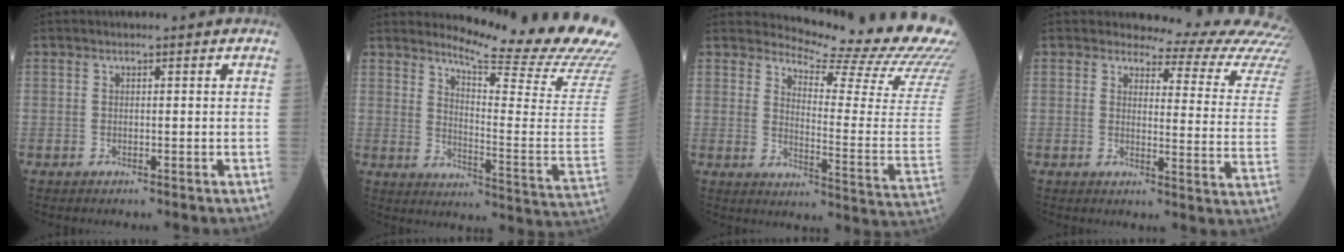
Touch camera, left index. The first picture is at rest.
{"total": 21.4, "force": [19.3, 0.0, 9.2], "torque": [-0.141, -0.132, 0.230]}
{"total": 18.8, "force": [18.0, -0.8, 5.4], "torque": [-0.092, -0.148, 0.208]}
{"total": 15.9, "force": [15.6, 1.9, 2.7], "torque": [-0.007, -0.124, 0.138]}